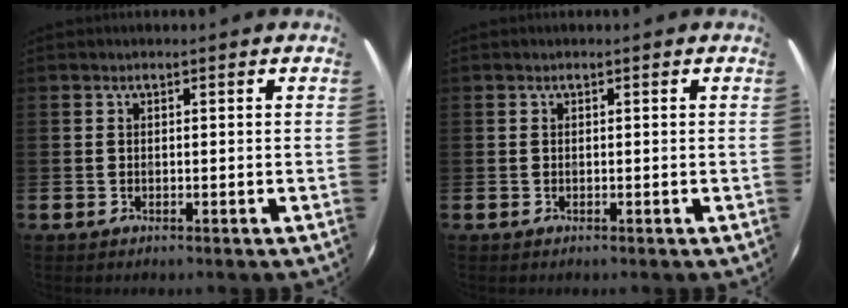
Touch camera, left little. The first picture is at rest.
{"total": 0.0}